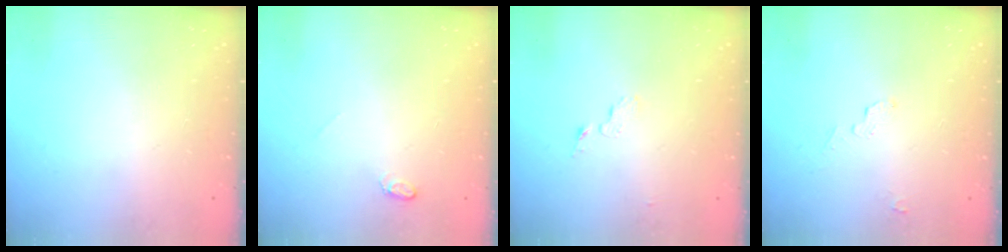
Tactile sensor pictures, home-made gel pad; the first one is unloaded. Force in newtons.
{"total": 3.8, "press": 3.8, "slide": 0.4}
{"total": 3.7, "press": 3.6, "slide": 0.4}
{"total": 2.6, "press": 2.3, "slide": 1.2}